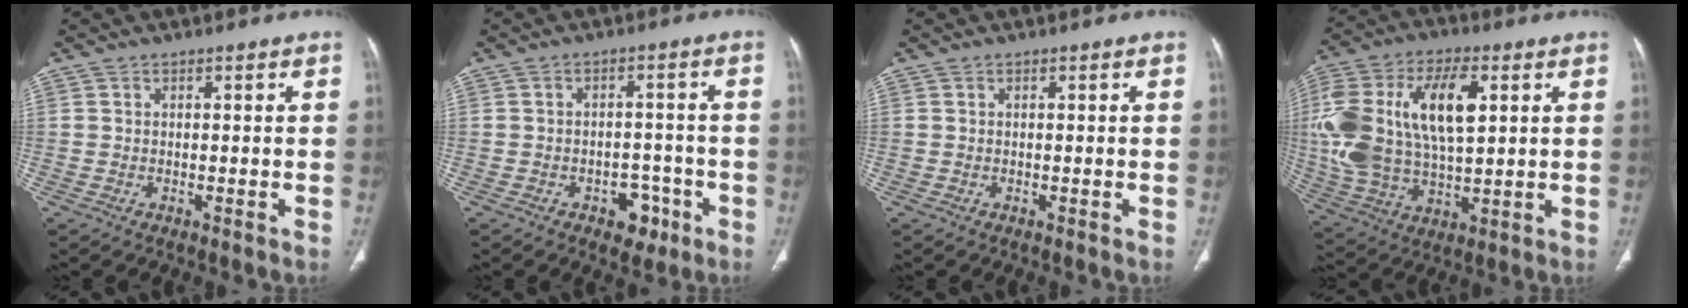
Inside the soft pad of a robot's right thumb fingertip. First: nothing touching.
{"total": 5.4, "force": [-2.8, 3.7, 2.8], "torque": [-0.011, 0.026, -0.034]}
{"total": 0.0}
{"total": 22.5, "force": [4.6, 11.5, 18.8], "torque": [-0.384, 0.005, 0.081]}